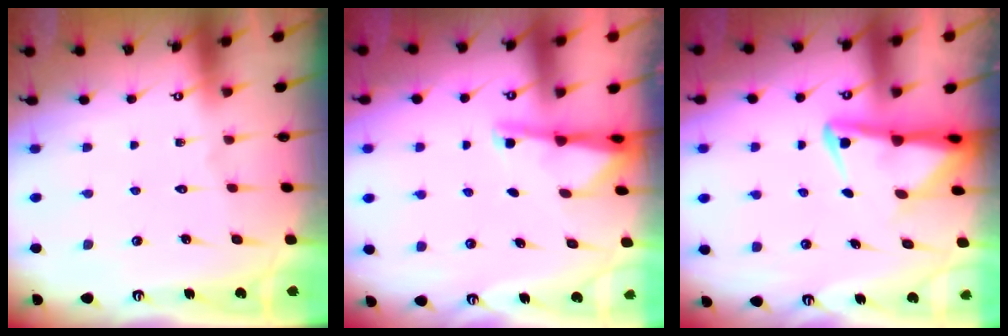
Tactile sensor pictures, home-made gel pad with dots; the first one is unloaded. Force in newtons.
{"total": 2.9, "press": 2.8, "slide": 0.5}
{"total": 4.4, "press": 4.2, "slide": 1.1}